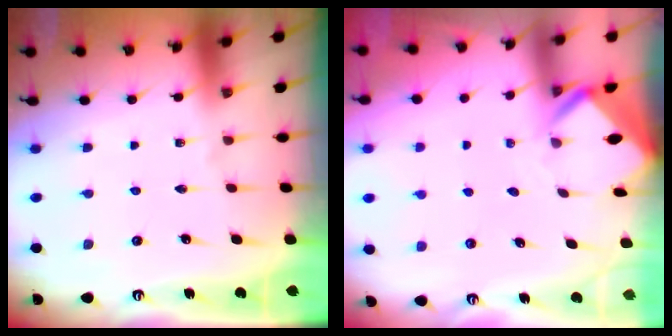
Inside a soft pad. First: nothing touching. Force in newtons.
{"total": 2.9, "press": 2.9, "slide": 0.2}